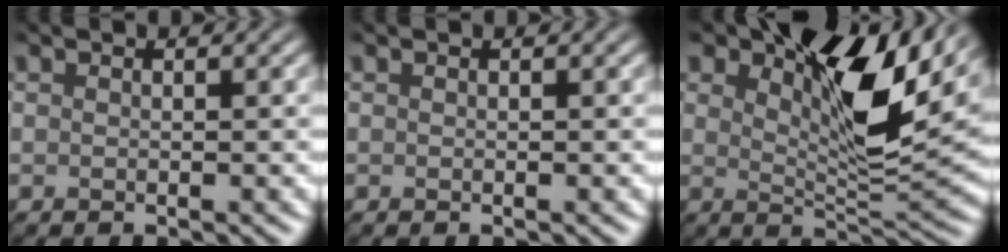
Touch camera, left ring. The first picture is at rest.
{"total": 0.0}
{"total": 10.8, "force": [4.6, 4.5, 8.7], "torque": [-0.131, 0.004, 0.077]}